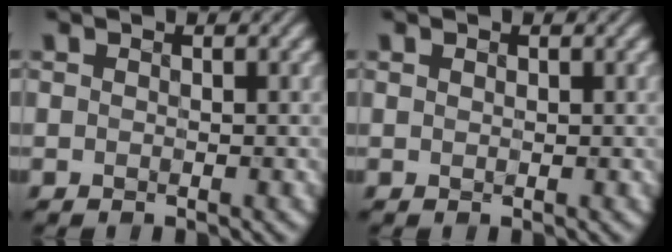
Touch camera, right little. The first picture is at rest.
{"total": 0.0}